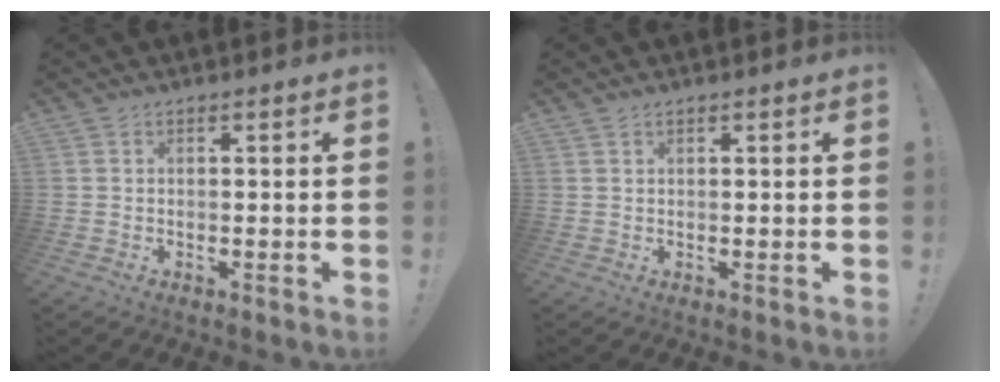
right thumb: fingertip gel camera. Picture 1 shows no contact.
{"total": 0.6, "force": [0.5, 0.1, 0.3], "torque": [0.002, -0.004, 0.008]}